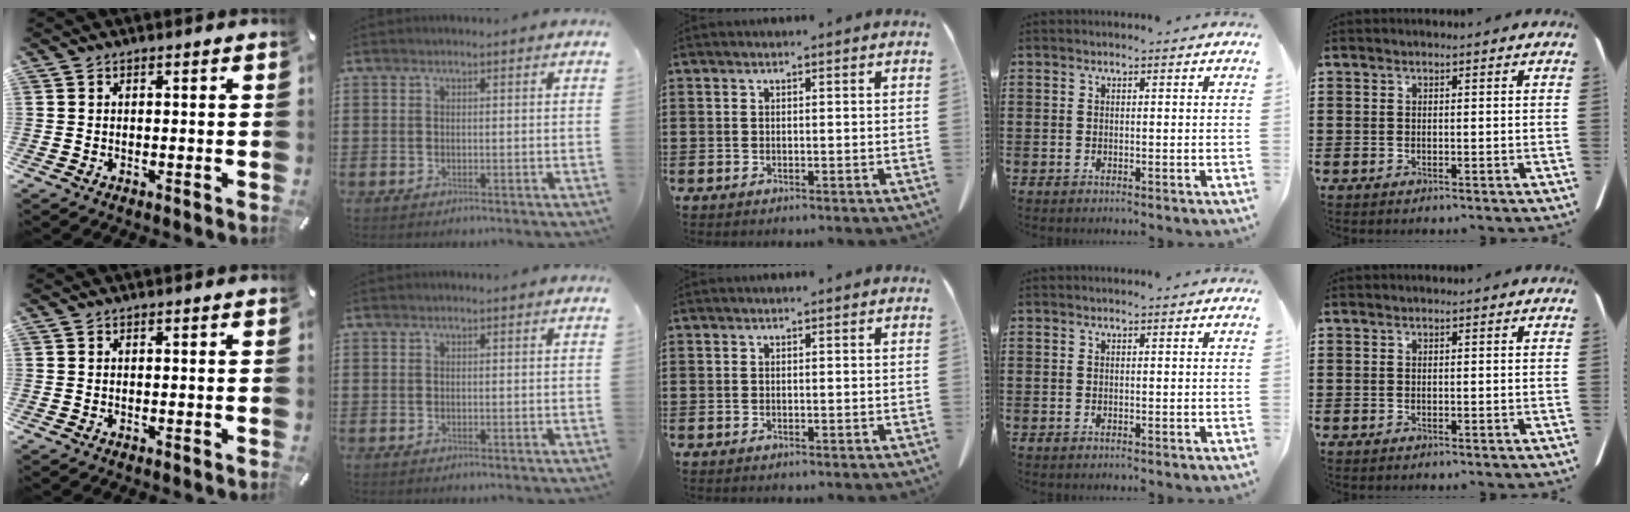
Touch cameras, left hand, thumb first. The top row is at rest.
{}